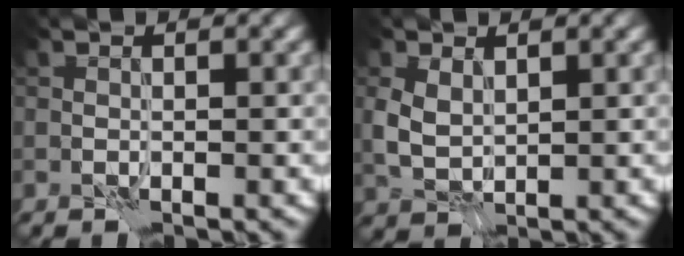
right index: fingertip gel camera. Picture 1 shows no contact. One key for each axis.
{"total": 2.8, "fx": 1.1, "fy": 1.8, "fz": 1.7, "tx": -0.047, "ty": 0.000, "tz": 0.023}